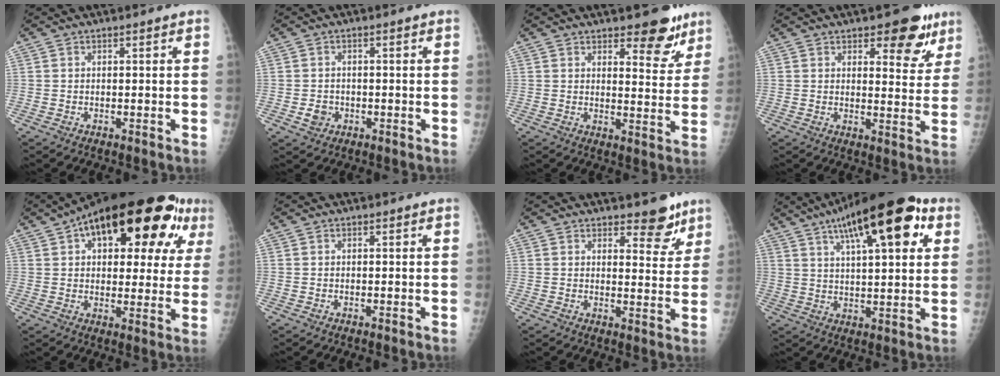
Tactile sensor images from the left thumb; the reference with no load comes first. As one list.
[{"total": 2.6, "force": [-0.9, 2.2, 1.0], "torque": [-0.010, 0.004, -0.011]}, {"total": 8.0, "force": [5.7, 3.3, 4.5], "torque": [-0.023, -0.037, 0.076]}, {"total": 9.3, "force": [5.8, 4.2, 5.9], "torque": [-0.034, -0.030, 0.074]}, {"total": 26.5, "force": [11.9, 12.0, 20.4], "torque": [-0.270, 0.020, 0.166]}, {"total": 0.0}, {"total": 6.3, "force": [4.8, 2.7, 3.2], "torque": [-0.009, -0.032, 0.063]}, {"total": 20.4, "force": [9.5, 6.6, 16.8], "torque": [-0.235, -0.002, 0.142]}]